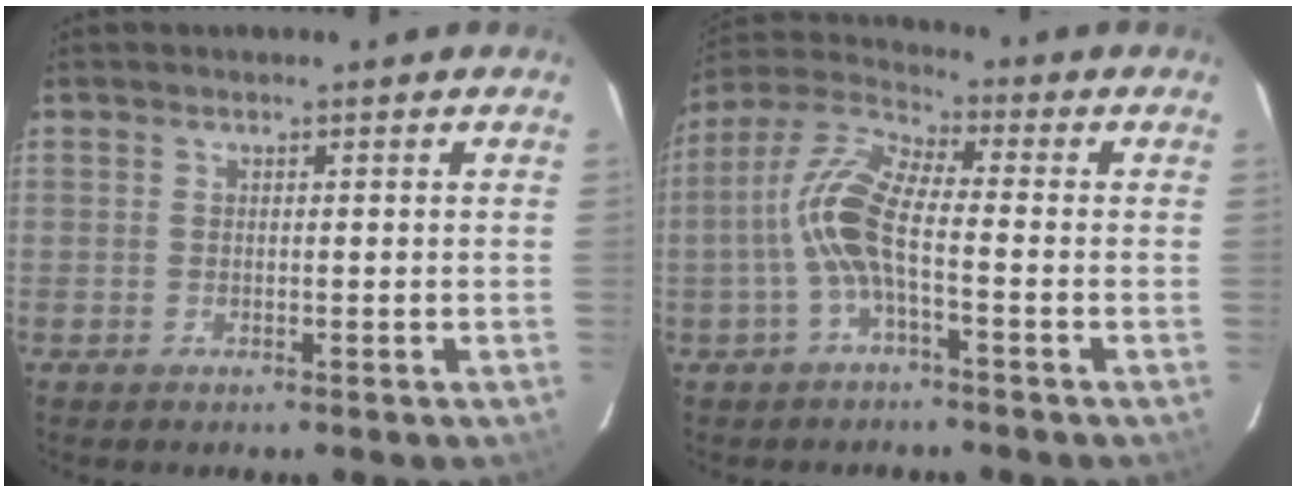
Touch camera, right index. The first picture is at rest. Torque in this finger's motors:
{"motor_torque": [0.72, -0.45, 0.72, 0.21]}